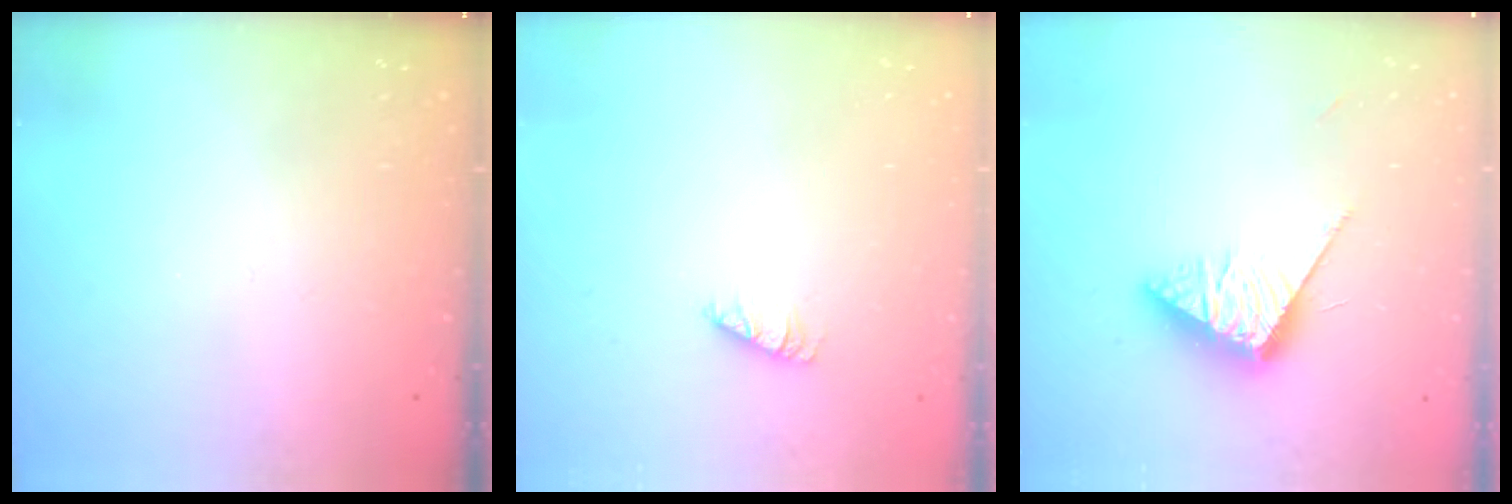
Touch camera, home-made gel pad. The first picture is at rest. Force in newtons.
{"total": 1.0, "press": 1.0, "slide": 0.1}
{"total": 10.8, "press": 10.8, "slide": 0.2}